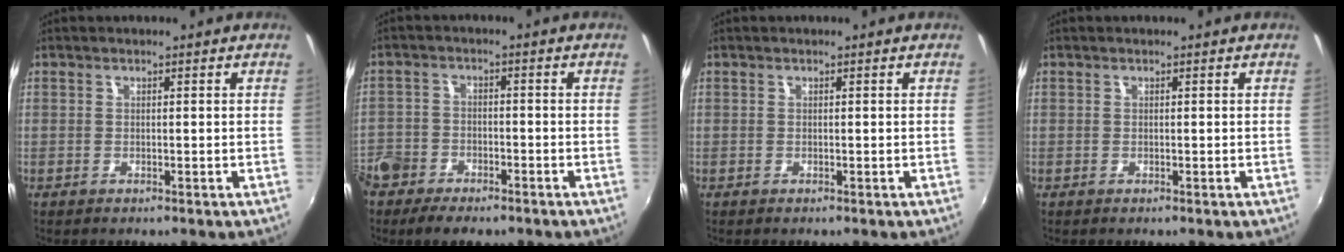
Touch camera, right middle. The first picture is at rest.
{"total": 10.1, "force": [-7.0, 6.0, 4.1], "torque": [-0.121, -0.010, -0.128]}
{"total": 0.0}
{"total": 0.0}